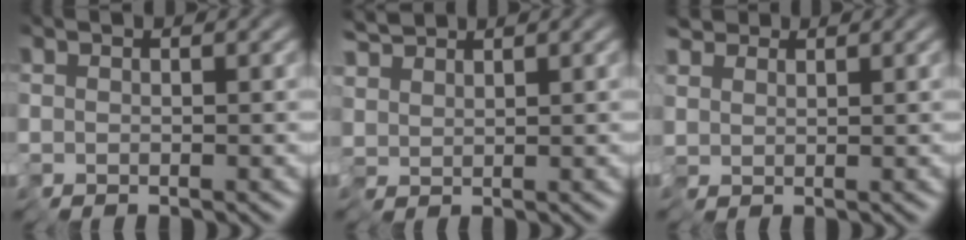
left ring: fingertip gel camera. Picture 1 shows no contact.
{"total": 2.2, "force": [2.0, 0.9, 0.3], "torque": [-0.019, 0.011, 0.039]}
{"total": 2.4, "force": [1.6, 1.8, 0.5], "torque": [-0.023, 0.014, 0.029]}